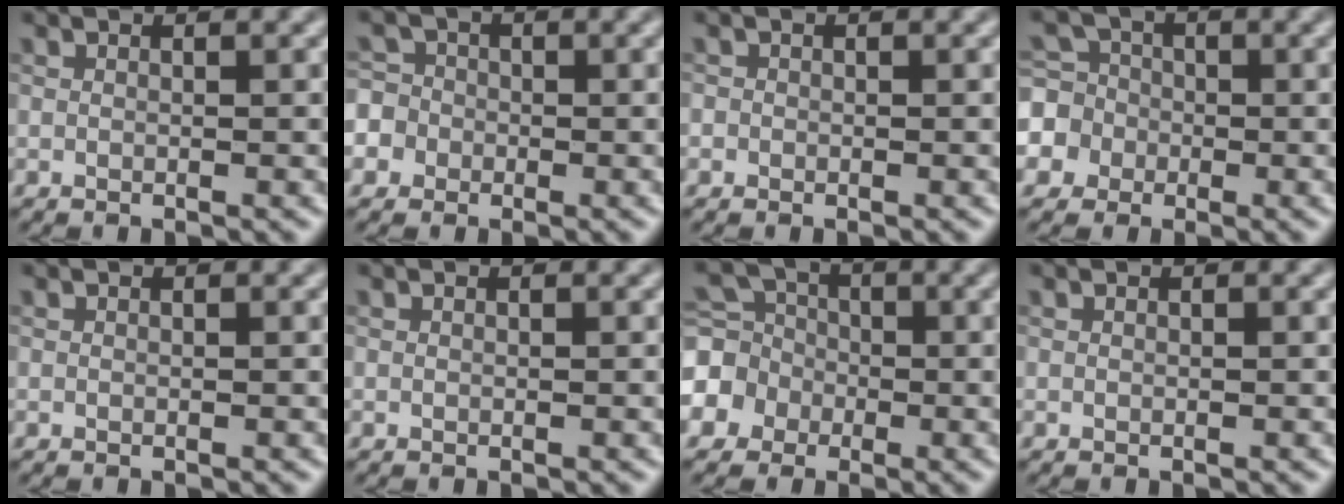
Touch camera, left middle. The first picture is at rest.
{"total": 6.5, "force": [-2.4, 5.8, 1.5], "torque": [-0.036, 0.008, -0.077]}
{"total": 0.5, "force": [-0.1, 0.5, 0.0], "torque": [0.004, -0.005, -0.003]}
{"total": 7.7, "force": [-1.6, 7.3, 2.0], "torque": [-0.051, 0.016, -0.067]}
{"total": 0.0}
{"total": 0.0}
{"total": 6.0, "force": [-1.5, 5.6, 1.7], "torque": [-0.029, 0.013, -0.060]}
{"total": 0.0}